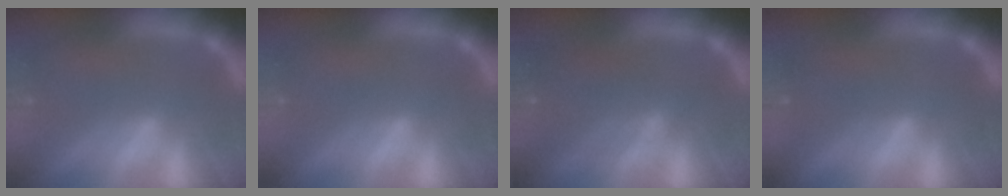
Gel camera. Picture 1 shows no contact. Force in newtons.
{"total": 0.0}
{"total": 4.6}
{"total": 1.5}